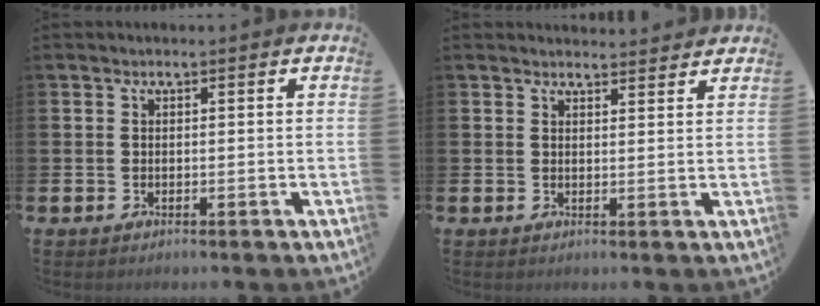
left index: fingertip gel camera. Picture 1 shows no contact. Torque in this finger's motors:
{"motor_torque": [-0.18, -0.40, -0.31, -0.06]}